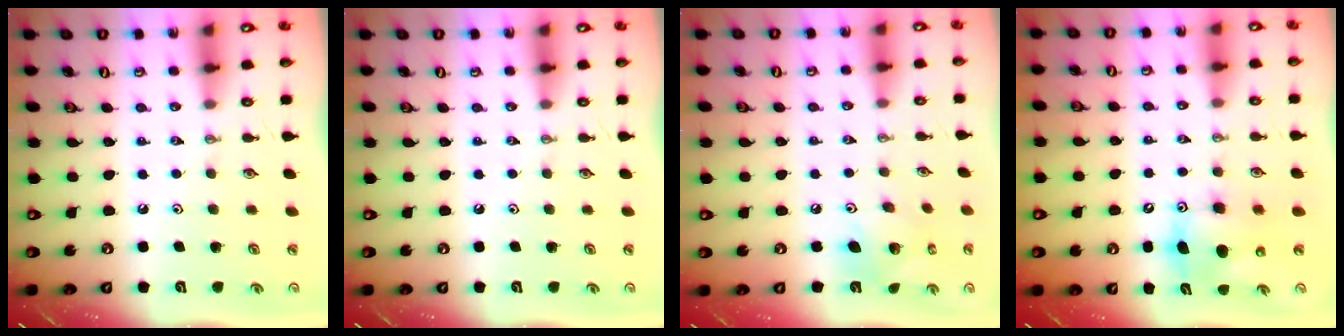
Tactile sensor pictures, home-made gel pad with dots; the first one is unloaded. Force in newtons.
{"total": 0.0}
{"total": 8.9, "press": 8.9, "slide": 0.8}
{"total": 9.1, "press": 9.0, "slide": 1.8}